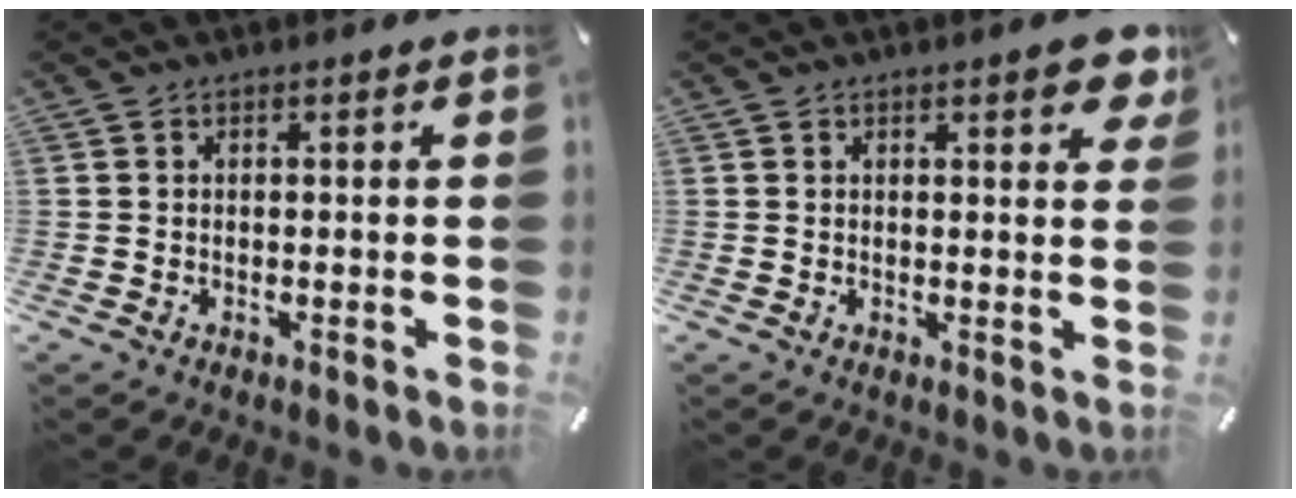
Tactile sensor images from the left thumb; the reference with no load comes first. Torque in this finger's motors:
{"motor_torque": [0.24, 0.22, 0.43, -0.32, 0.08]}